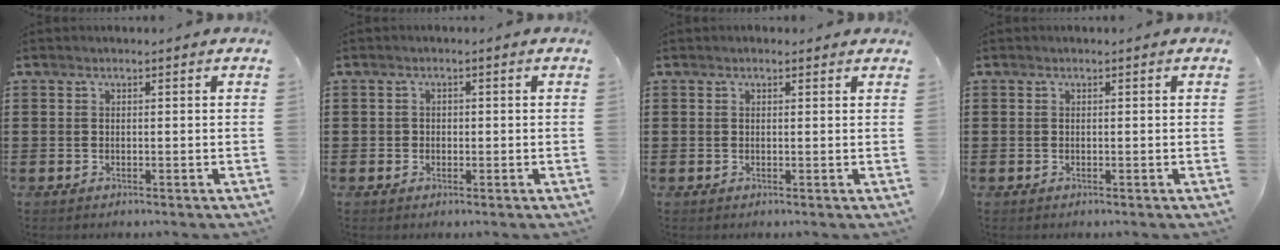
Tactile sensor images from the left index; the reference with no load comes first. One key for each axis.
{"total": 1.0, "fx": -0.1, "fy": 1.0, "fz": 0.2, "tx": -0.008, "ty": 0.004, "tz": -0.004}
{"total": 0.6, "fx": 0.4, "fy": 0.3, "fz": 0.4, "tx": -0.008, "ty": 0.002, "tz": 0.008}
{"total": 0.0}